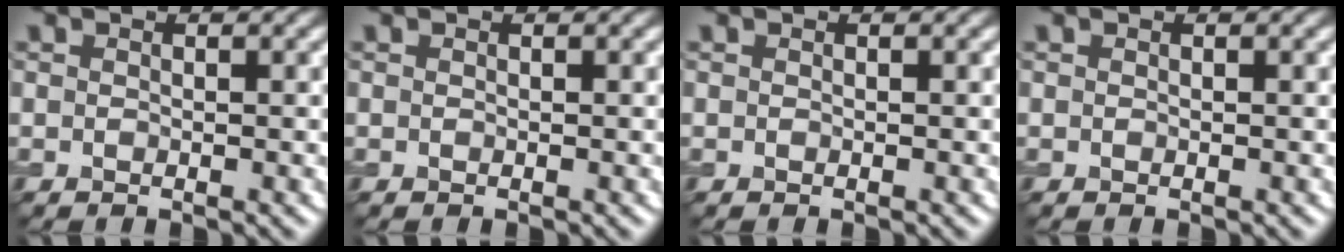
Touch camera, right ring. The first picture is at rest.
{"total": 0.0}
{"total": 0.0}
{"total": 0.0}